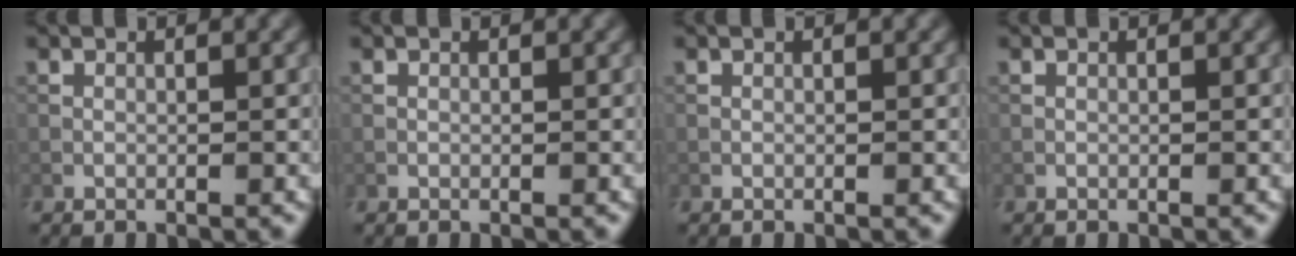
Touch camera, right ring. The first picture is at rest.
{"total": 0.0}
{"total": 0.0}
{"total": 0.0}